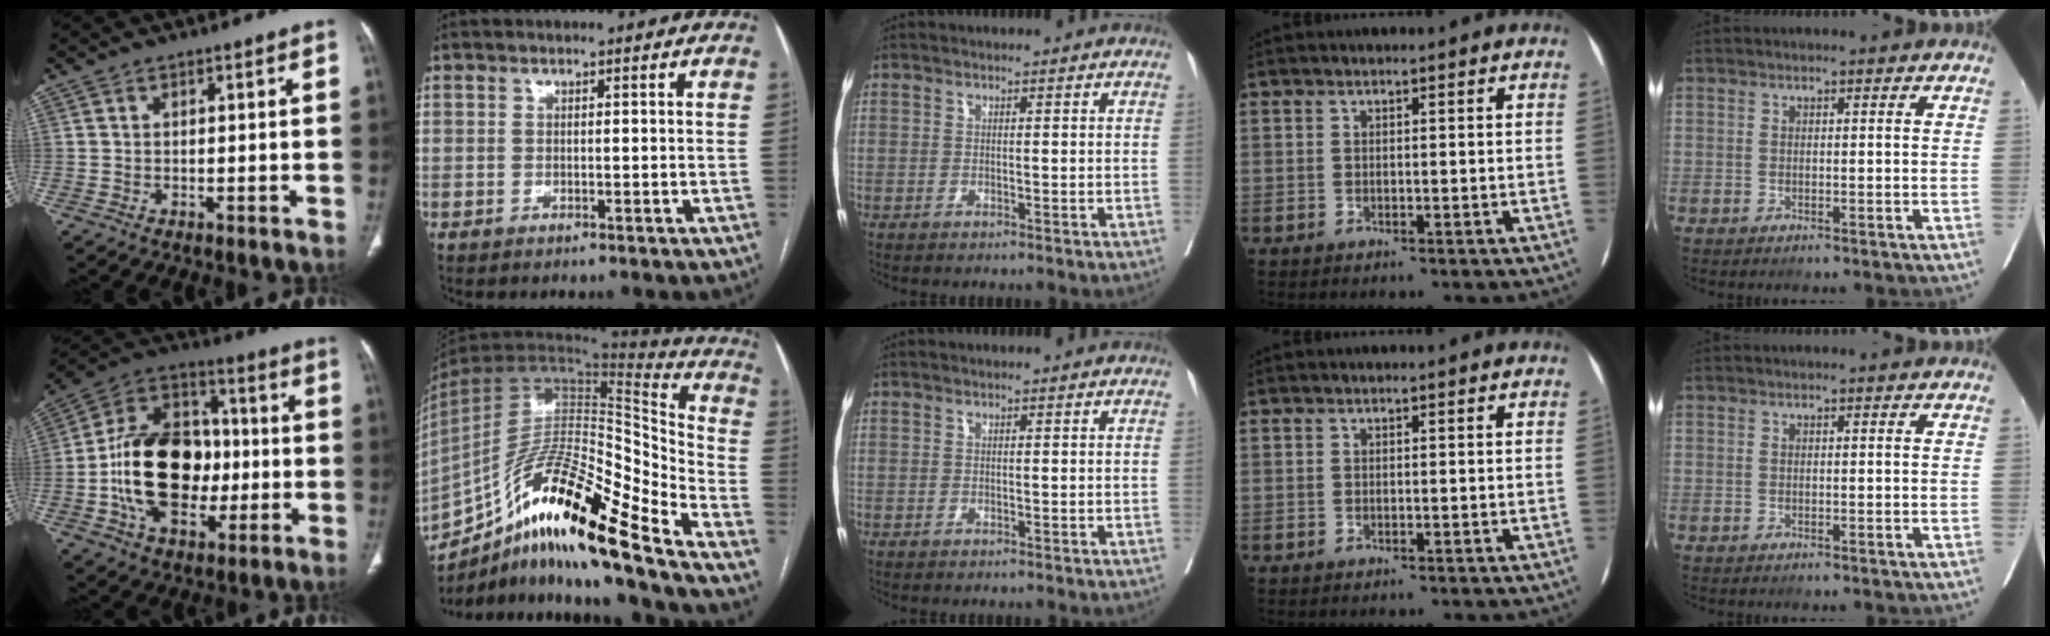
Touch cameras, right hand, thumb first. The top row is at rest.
{"thumb": {"total": 22.4, "force": [-3.0, 15.2, 16.2], "torque": [-0.245, 0.031, -0.043]}, "index": {"total": 24.5, "force": [-16.6, 2.7, 17.9], "torque": [-0.301, -0.004, -0.294]}}